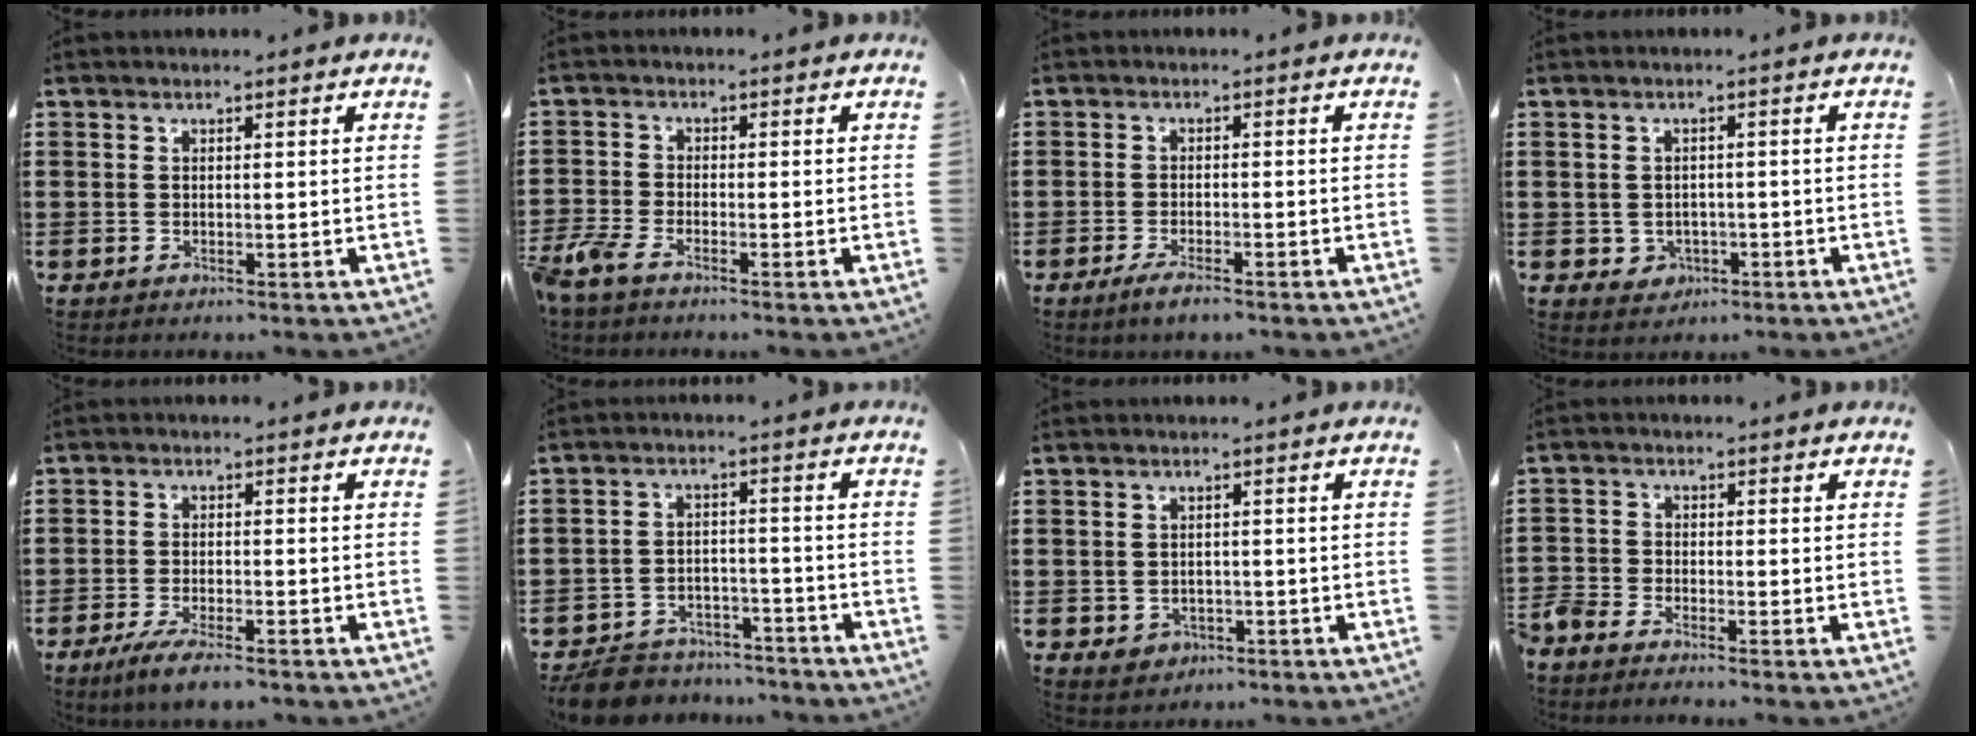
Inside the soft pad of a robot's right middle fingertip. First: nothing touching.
{"total": 3.5, "force": [-2.9, 0.8, 1.8], "torque": [-0.066, -0.011, -0.067]}
{"total": 2.6, "force": [-1.9, 0.3, 1.7], "torque": [-0.036, -0.001, -0.036]}
{"total": 1.7, "force": [-0.6, 1.6, 0.4], "torque": [-0.017, 0.000, -0.015]}
{"total": 3.9, "force": [-3.2, 0.3, 2.2], "torque": [-0.050, -0.008, -0.062]}
{"total": 6.9, "force": [-6.7, 1.4, 1.0], "torque": [-0.026, 0.015, -0.132]}
{"total": 1.5, "force": [-0.9, 1.2, 0.2], "torque": [-0.011, -0.001, -0.022]}
{"total": 2.6, "force": [-2.6, 0.5, 0.2], "torque": [-0.022, -0.003, -0.059]}